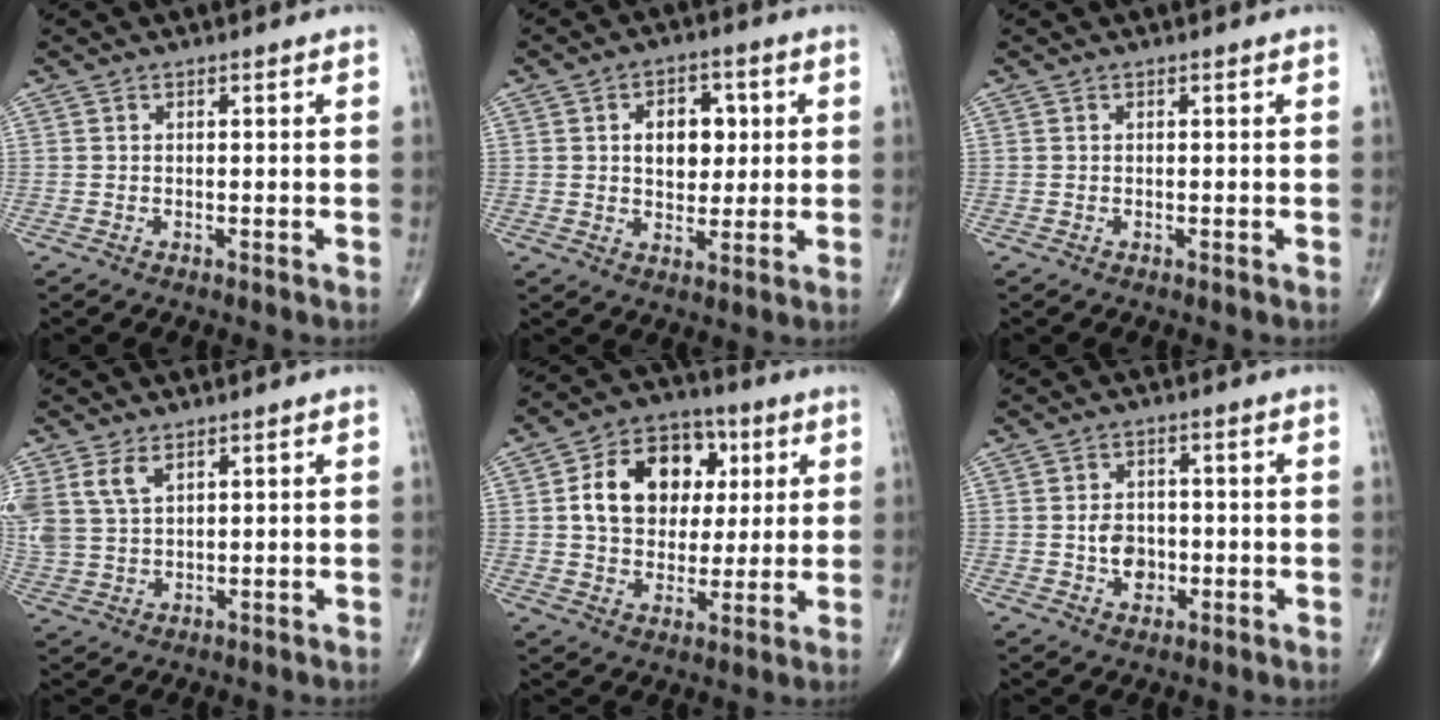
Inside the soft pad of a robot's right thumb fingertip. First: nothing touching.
{"total": 8.2, "force": [1.4, 5.7, 5.8], "torque": [-0.044, -0.001, 0.022]}
{"total": 0.0}
{"total": 7.0, "force": [3.6, 4.0, 4.4], "torque": [-0.096, -0.004, 0.083]}
{"total": 16.3, "force": [3.7, 12.3, 10.0], "torque": [-0.132, 0.008, 0.060]}
{"total": 5.5, "force": [-0.8, 4.2, 3.4], "torque": [-0.035, 0.004, -0.011]}